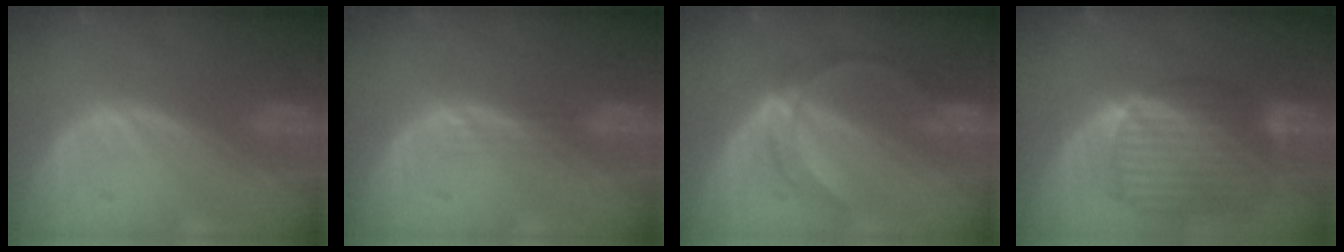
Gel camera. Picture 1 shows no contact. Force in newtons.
{"total": 1.1, "press": 1.1, "slide": 0.1}
{"total": 5.2, "press": 5.2, "slide": 0.5}
{"total": 10.6, "press": 9.0, "slide": 5.5}